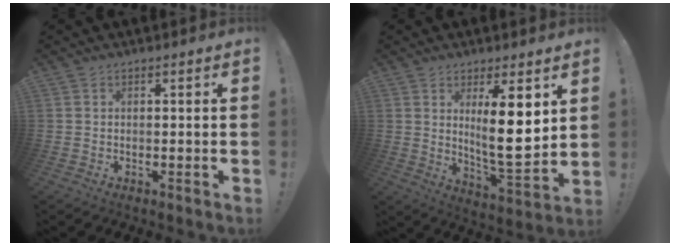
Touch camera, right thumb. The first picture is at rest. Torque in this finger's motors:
{"motor_torque": [0.18, 2.17, 1.31, -0.11, 0.06]}